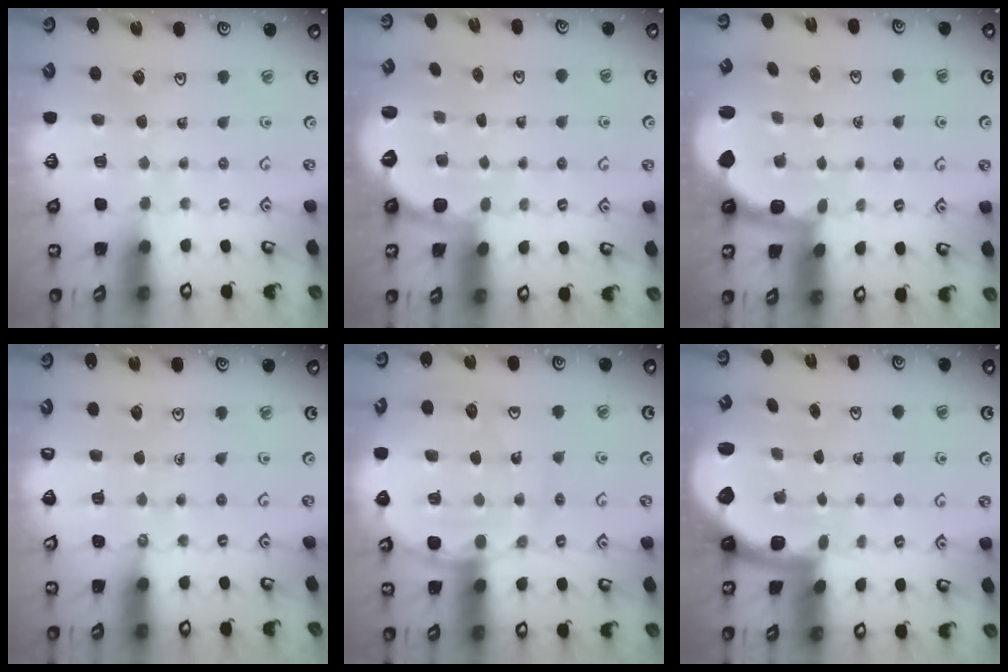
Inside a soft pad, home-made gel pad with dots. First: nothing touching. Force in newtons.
{"total": 2.6, "press": 1.7, "slide": 1.9}
{"total": 2.4, "press": 1.2, "slide": 2.1}
{"total": 1.7, "press": 1.7, "slide": 0.2}
{"total": 13.7, "press": 13.6, "slide": 1.7}
{"total": 1.7, "press": 1.7, "slide": 0.4}